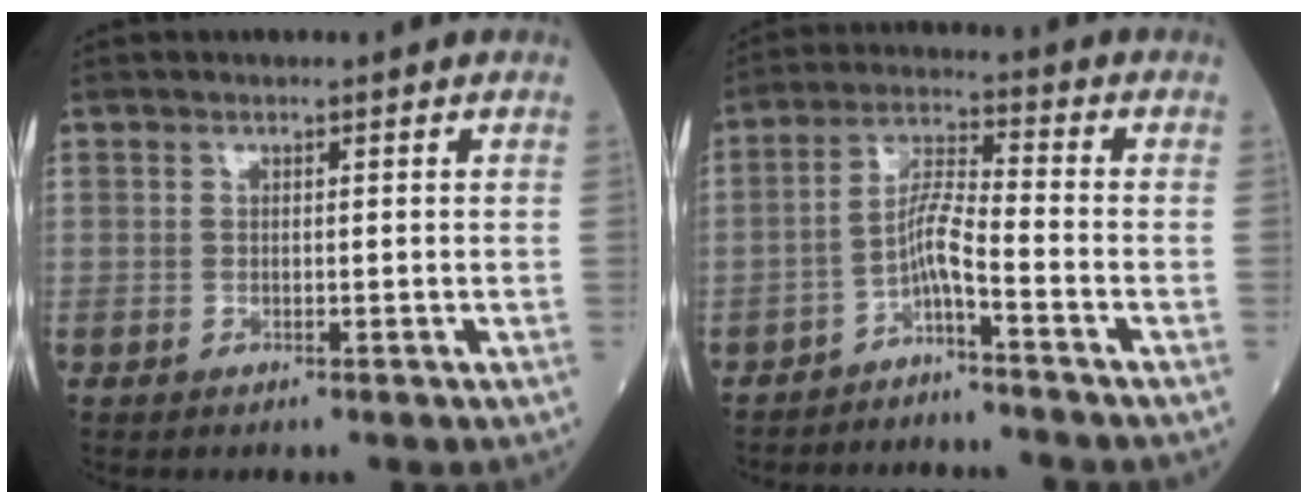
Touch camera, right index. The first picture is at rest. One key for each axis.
{"total": 5.3, "fx": -3.4, "fy": -0.4, "fz": 4.0, "tx": -0.075, "ty": 0.005, "tz": -0.068}